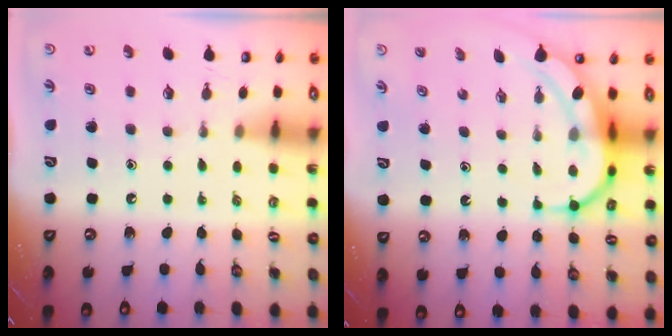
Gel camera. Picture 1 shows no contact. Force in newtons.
{"total": 8.7, "press": 8.7, "slide": 0.8}